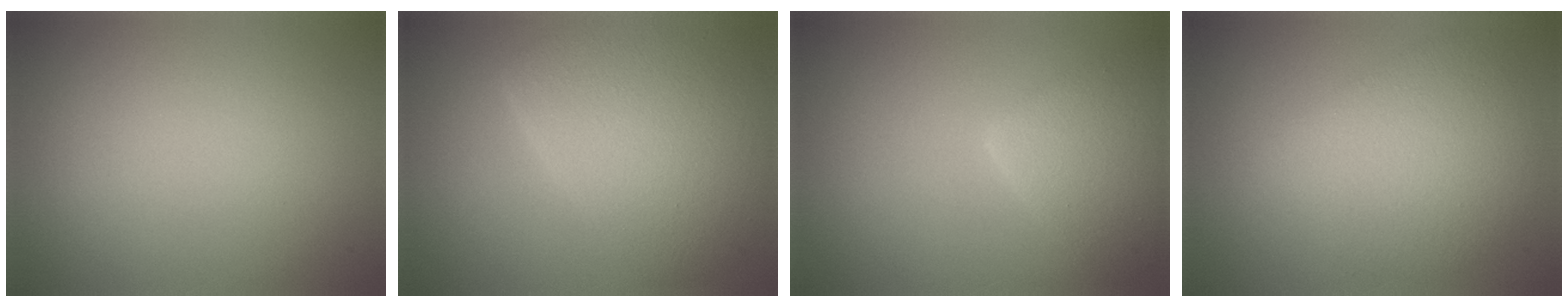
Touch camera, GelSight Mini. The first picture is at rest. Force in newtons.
{"total": 7.7, "press": 7.7, "slide": 0.4}
{"total": 4.2, "press": 4.2, "slide": 0.3}
{"total": 5.7, "press": 5.7, "slide": 0.2}